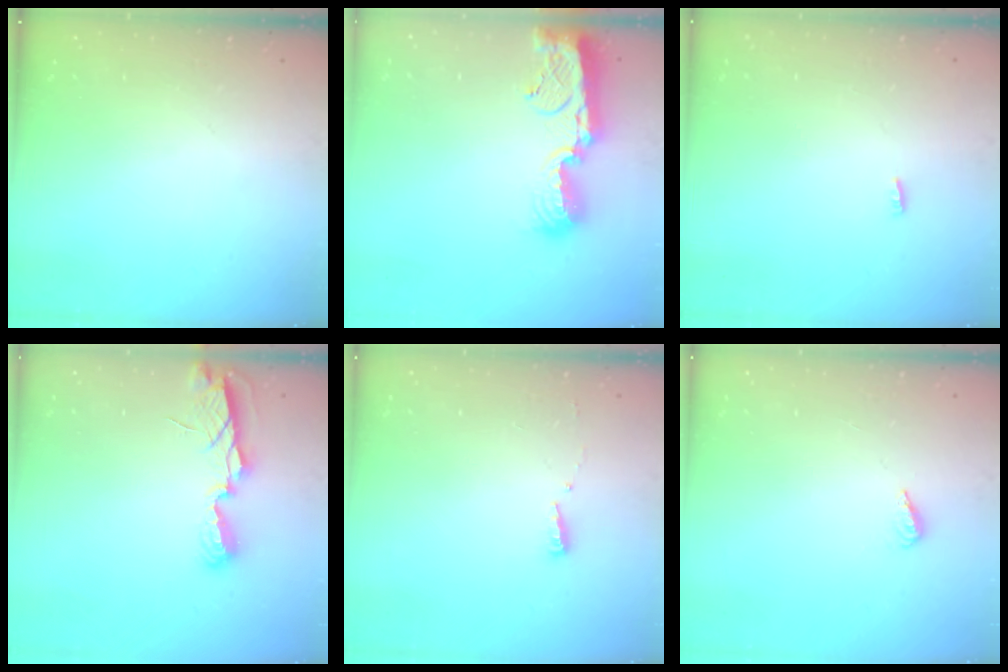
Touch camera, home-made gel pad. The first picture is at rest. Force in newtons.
{"total": 12.6, "press": 12.5, "slide": 1.0}
{"total": 2.3, "press": 2.1, "slide": 0.8}
{"total": 6.6, "press": 6.6, "slide": 0.2}
{"total": 3.6, "press": 3.5, "slide": 0.8}
{"total": 2.1, "press": 1.9, "slide": 0.8}